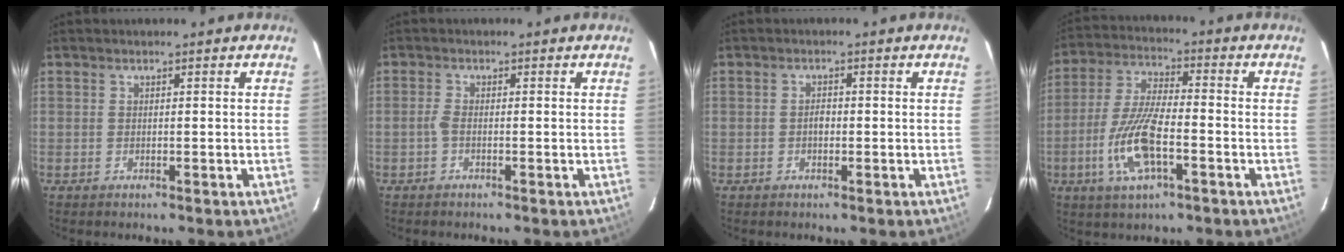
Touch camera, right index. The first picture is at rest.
{"total": 1.2, "force": [-0.6, 0.3, 1.0], "torque": [-0.023, 0.003, -0.014]}
{"total": 1.3, "force": [-0.3, 0.8, 0.9], "torque": [-0.016, 0.005, -0.005]}
{"total": 12.5, "force": [-4.5, 3.9, 11.0], "torque": [-0.234, -0.006, -0.086]}